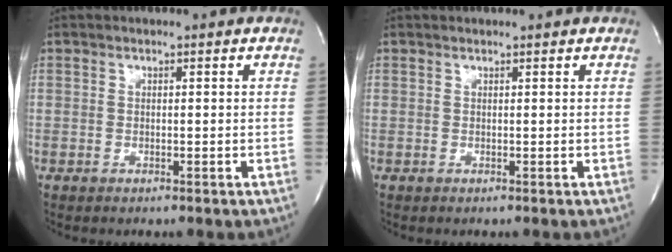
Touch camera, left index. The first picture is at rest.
{"total": 0.8, "force": [0.8, 0.0, 0.1], "torque": [-0.006, 0.009, 0.011]}